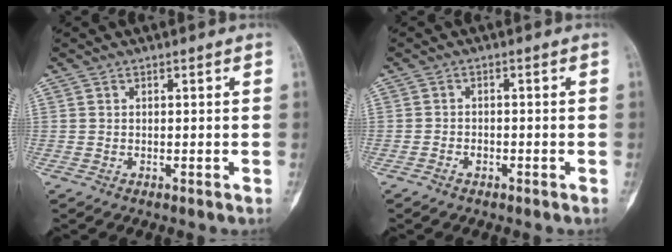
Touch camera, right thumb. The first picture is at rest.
{"total": 1.4, "force": [-0.9, 0.9, 0.6], "torque": [-0.010, 0.009, -0.017]}